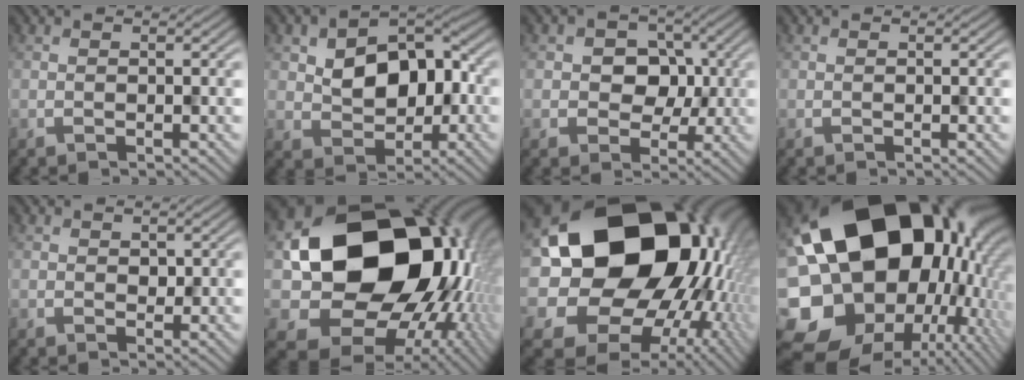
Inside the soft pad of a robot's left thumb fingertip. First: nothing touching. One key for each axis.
{"total": 8.3, "fx": 1.2, "fy": 5.9, "fz": 5.6, "tx": -0.094, "ty": 0.010, "tz": 0.016}
{"total": 4.3, "fx": 0.6, "fy": 3.9, "fz": 1.7, "tx": -0.011, "ty": 0.005, "tz": -0.004}
{"total": 0.0}
{"total": 1.0, "fx": 0.7, "fy": 0.7, "fz": 0.1, "tx": -0.002, "ty": 0.002, "tz": 0.015}
{"total": 20.8, "fx": 1.7, "fy": 16.9, "fz": 11.9, "tx": -0.251, "ty": -0.047, "tz": 0.070}
{"total": 22.2, "fx": 3.8, "fy": 18.1, "fz": 12.3, "tx": -0.237, "ty": -0.023, "tz": 0.074}
{"total": 22.2, "fx": 1.1, "fy": 17.7, "fz": 13.3, "tx": -0.286, "ty": -0.078, "tz": 0.057}